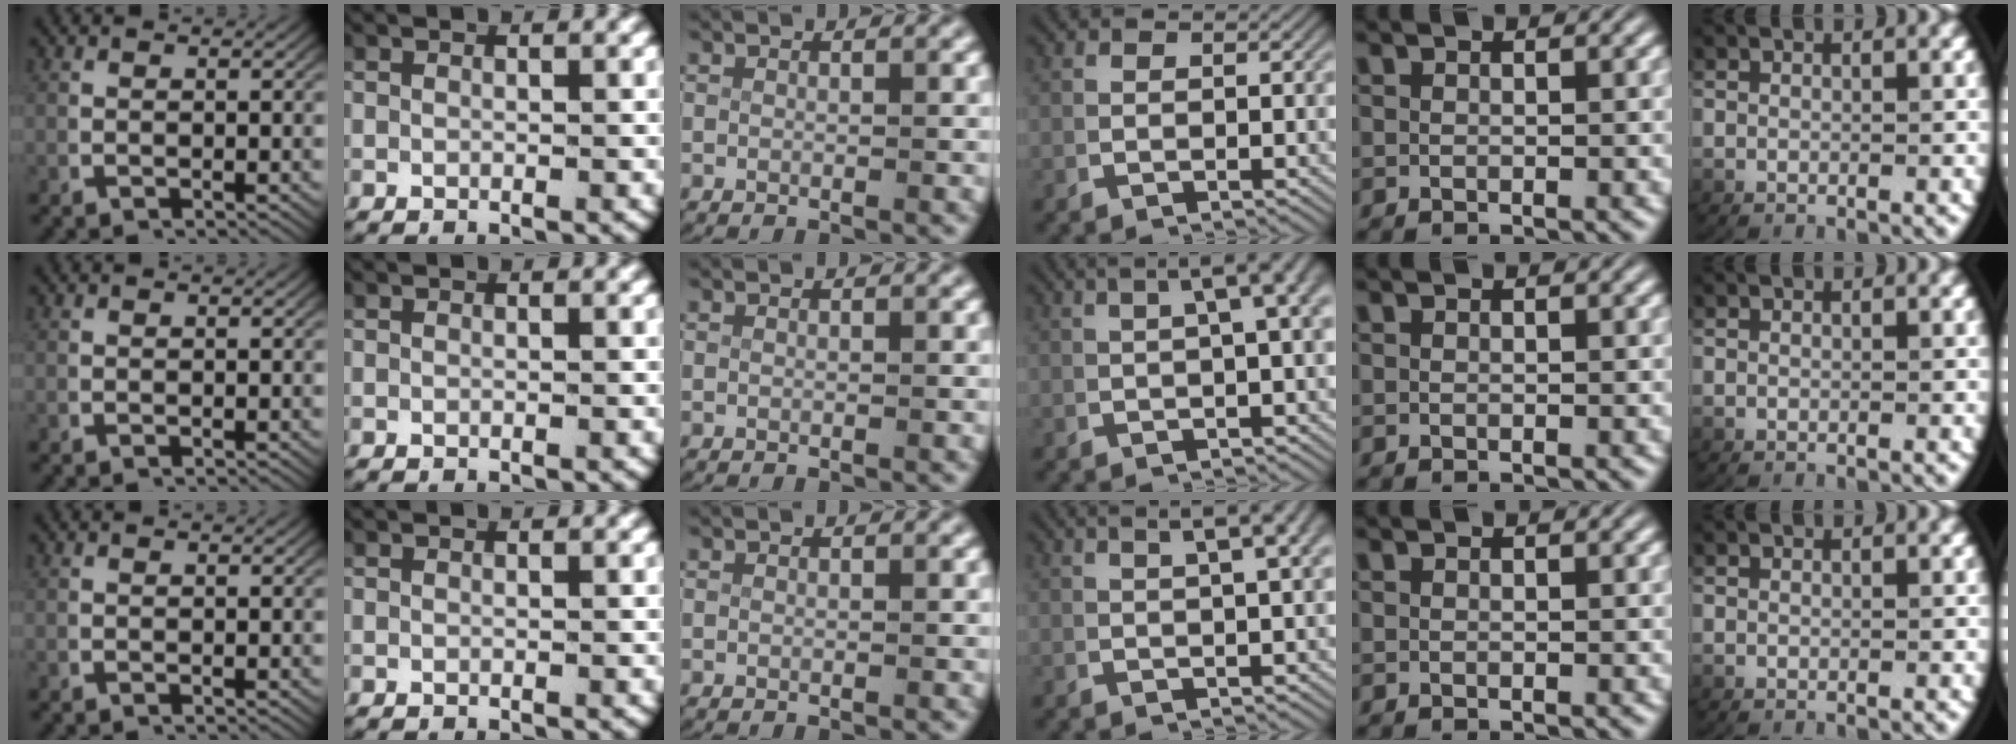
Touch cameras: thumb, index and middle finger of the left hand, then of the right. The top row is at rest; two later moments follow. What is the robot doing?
{"motion": "lift_and_place", "object": "map"}